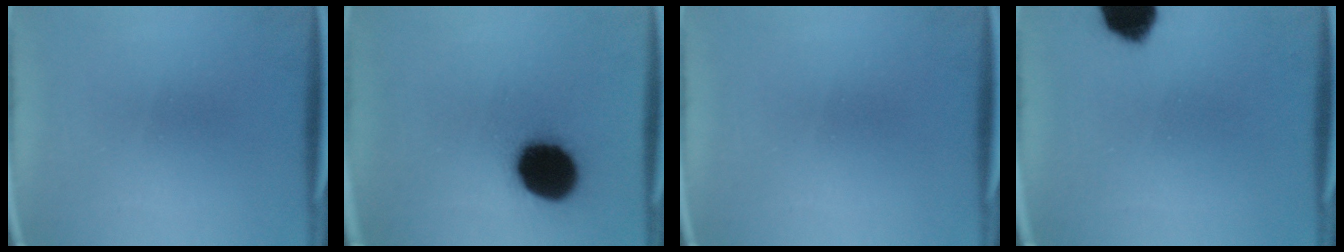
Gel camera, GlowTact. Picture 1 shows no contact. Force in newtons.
{"total": 17.3}
{"total": 0.0}
{"total": 11.8}